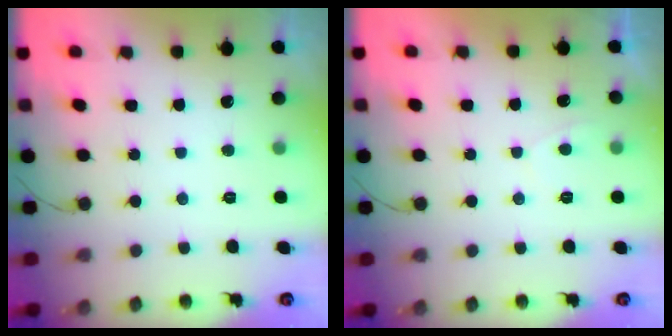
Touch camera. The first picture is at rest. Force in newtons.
{"total": 0.7, "press": 0.5, "slide": 0.5}